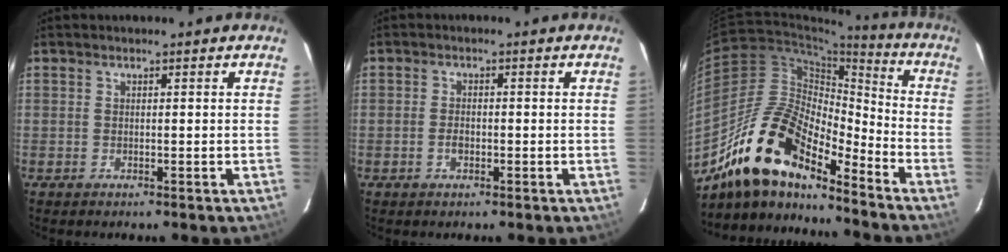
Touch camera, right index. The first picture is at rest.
{"total": 2.1, "force": [-0.8, 1.3, 1.5], "torque": [-0.031, 0.002, -0.015]}
{"total": 18.4, "force": [-13.8, 6.1, 10.4], "torque": [-0.187, -0.001, -0.269]}